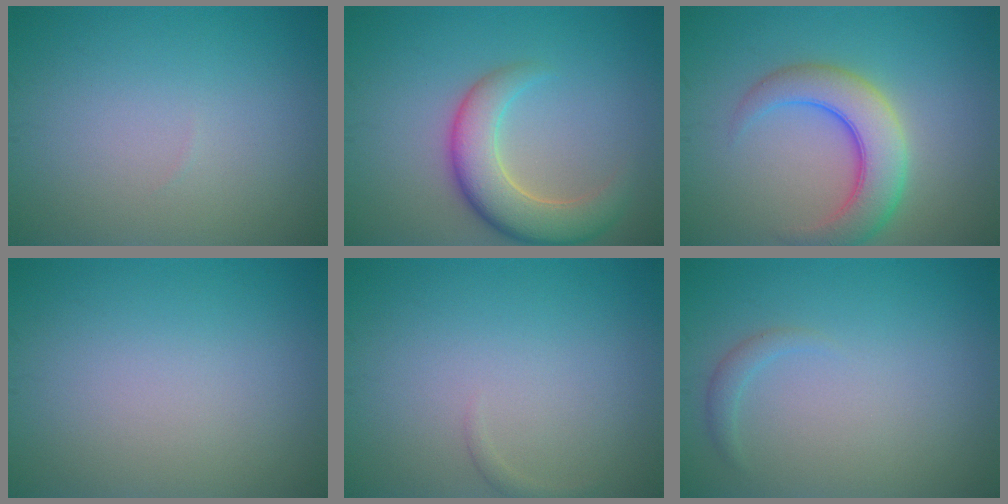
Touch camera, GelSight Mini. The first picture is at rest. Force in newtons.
{"total": 5.9, "press": 5.9, "slide": 0.6}
{"total": 5.9, "press": 5.9, "slide": 0.3}
{"total": 0.0}
{"total": 0.6, "press": 0.6, "slide": 0.1}
{"total": 1.0, "press": 1.0, "slide": 0.1}